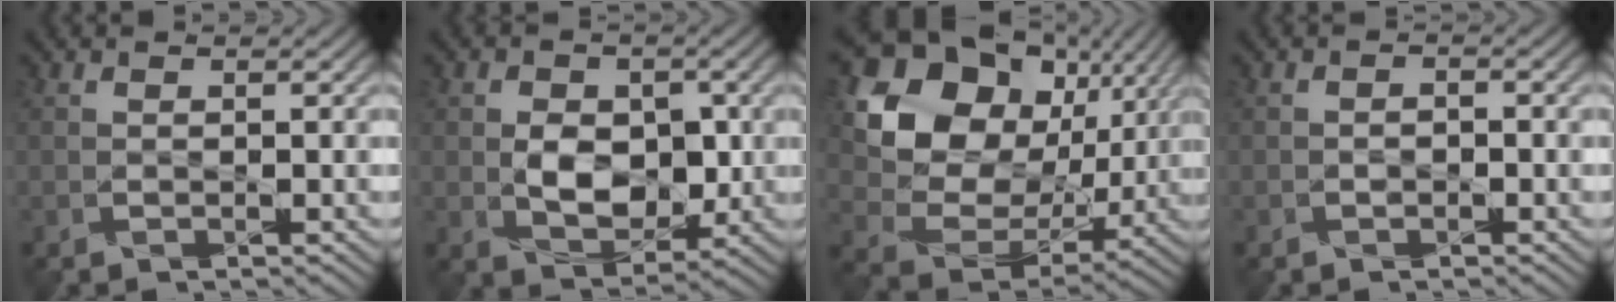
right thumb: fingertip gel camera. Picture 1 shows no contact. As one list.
[{"total": 6.8, "force": [-0.2, 4.8, 4.8], "torque": [-0.083, -0.007, -0.004]}, {"total": 16.7, "force": [5.6, 12.6, 9.4], "torque": [-0.216, 0.015, 0.112]}, {"total": 1.1, "force": [-0.6, 0.8, 0.6], "torque": [-0.010, 0.000, -0.011]}]